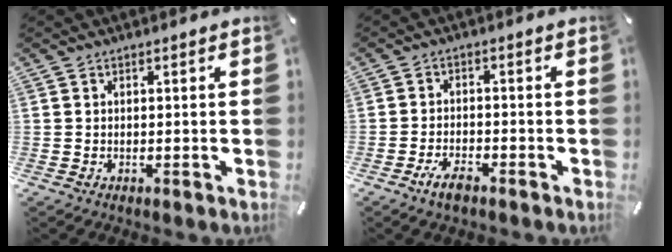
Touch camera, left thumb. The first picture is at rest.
{"total": 4.3, "force": [-3.0, 1.7, 2.5], "torque": [-0.059, 0.010, -0.060]}